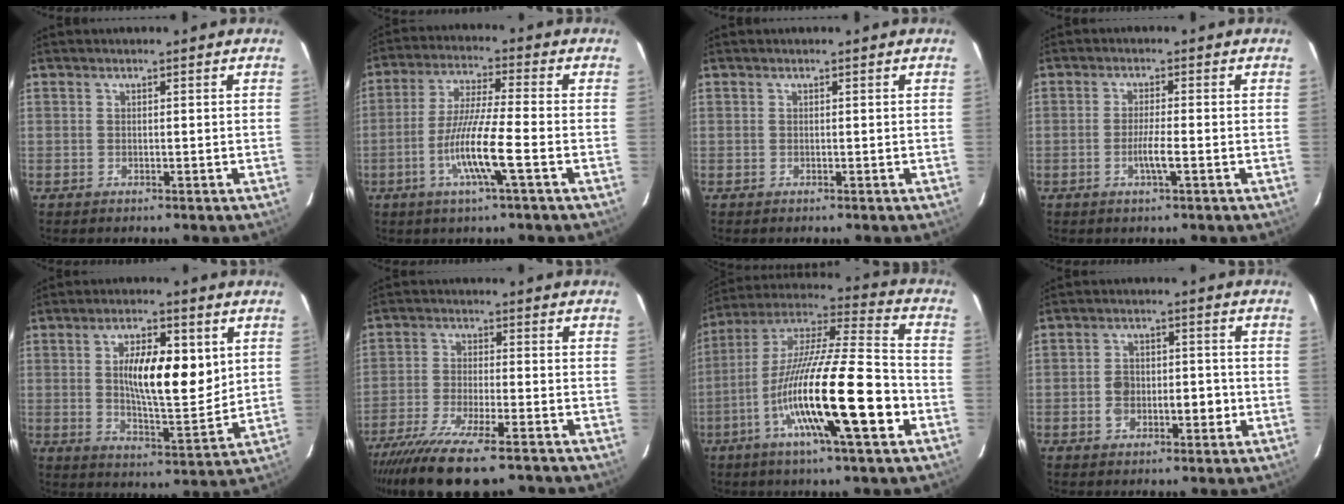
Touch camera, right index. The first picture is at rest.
{"total": 10.2, "force": [-3.4, -0.3, 9.6], "torque": [-0.187, -0.009, -0.068]}
{"total": 0.0}
{"total": 3.2, "force": [-1.0, -0.1, 3.0], "torque": [-0.057, -0.003, -0.019]}
{"total": 12.2, "force": [2.7, 3.7, 11.3], "torque": [-0.193, 0.001, 0.047]}
{"total": 15.7, "force": [-12.5, 1.9, 9.4], "torque": [-0.165, -0.039, -0.204]}
{"total": 21.9, "force": [-7.1, 1.7, 20.7], "torque": [-0.375, -0.020, -0.128]}
{"total": 6.5, "force": [-1.5, 3.8, 5.0], "torque": [-0.087, 0.018, -0.020]}